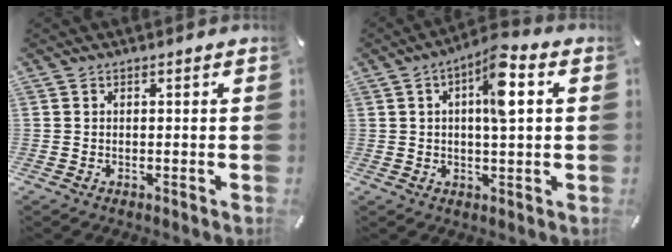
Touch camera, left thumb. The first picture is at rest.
{"total": 9.4, "force": [2.4, 2.9, 8.6], "torque": [-0.140, 0.001, 0.036]}